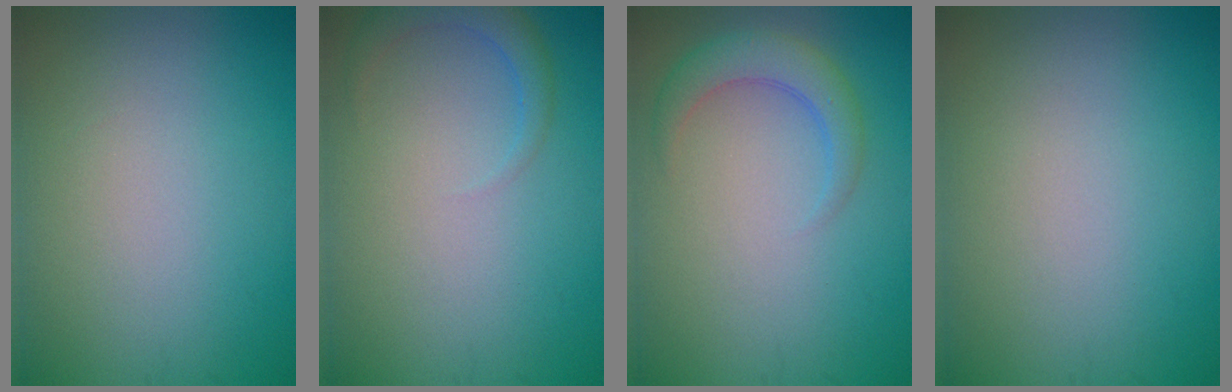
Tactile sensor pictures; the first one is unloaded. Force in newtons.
{"total": 2.1, "press": 2.1, "slide": 0.2}
{"total": 3.0, "press": 3.0, "slide": 0.1}
{"total": 0.0}